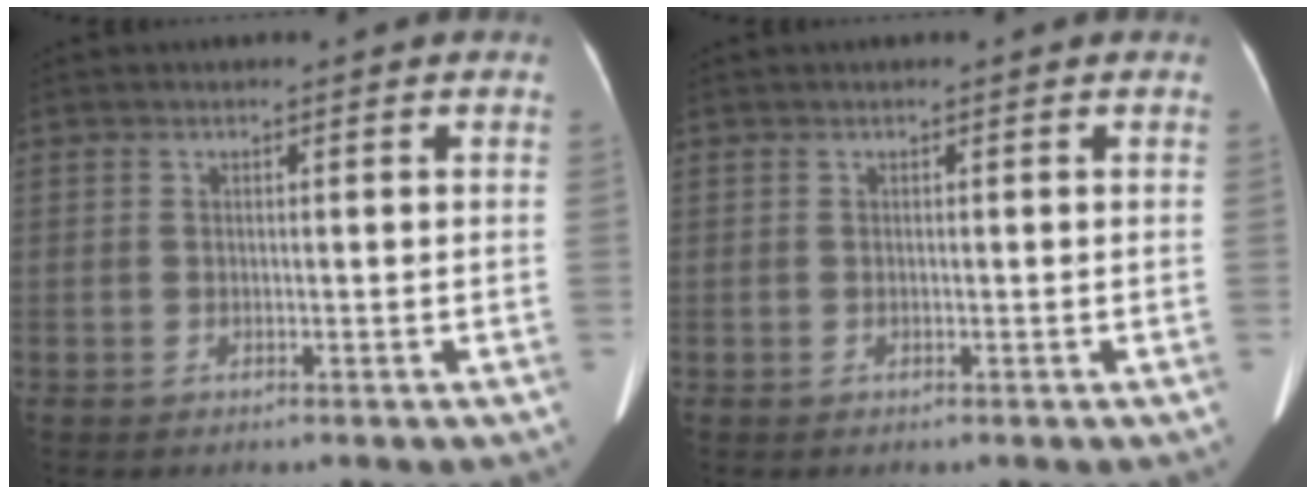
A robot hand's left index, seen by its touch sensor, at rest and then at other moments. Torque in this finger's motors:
{"motor_torque": [-0.13, 0.07, -0.01, -0.01]}